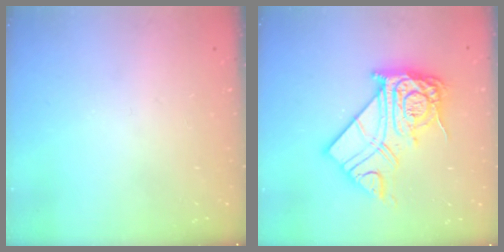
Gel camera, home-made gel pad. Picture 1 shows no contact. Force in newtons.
{"total": 19.5, "press": 19.4, "slide": 1.6}